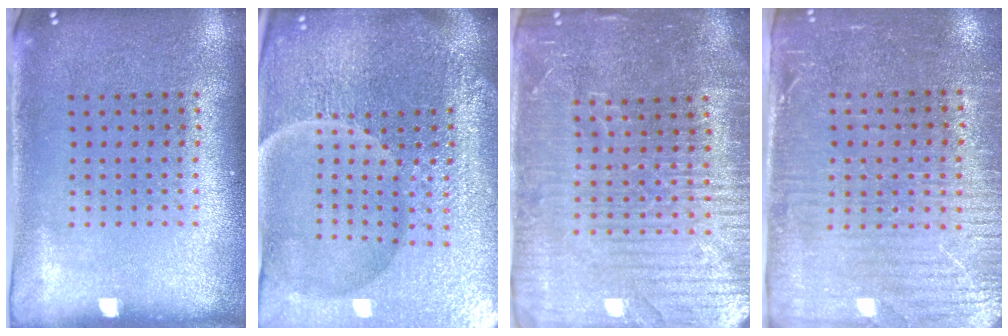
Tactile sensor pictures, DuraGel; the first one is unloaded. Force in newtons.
{"total": 6.8, "press": 6.0, "slide": 3.2}
{"total": 4.8, "press": 4.5, "slide": 1.7}
{"total": 3.6, "press": 3.0, "slide": 2.0}